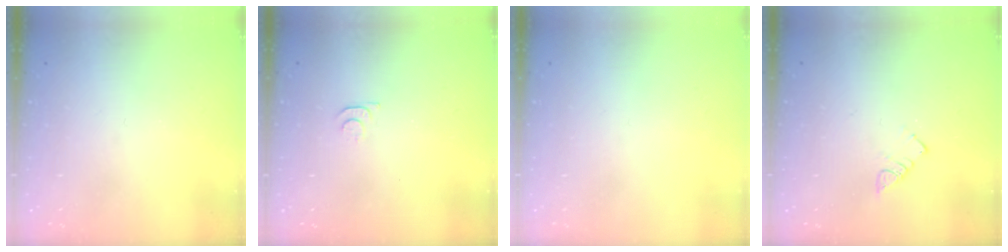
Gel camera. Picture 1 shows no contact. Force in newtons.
{"total": 4.3, "press": 4.2, "slide": 0.5}
{"total": 1.5, "press": 1.5, "slide": 0.1}
{"total": 3.1, "press": 3.1, "slide": 0.3}